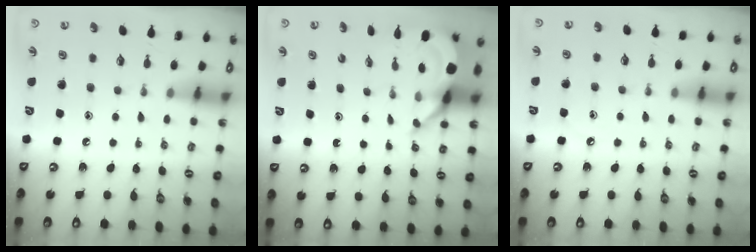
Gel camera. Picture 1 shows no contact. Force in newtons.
{"total": 6.0, "press": 6.0, "slide": 0.5}
{"total": 3.2, "press": 3.1, "slide": 0.5}